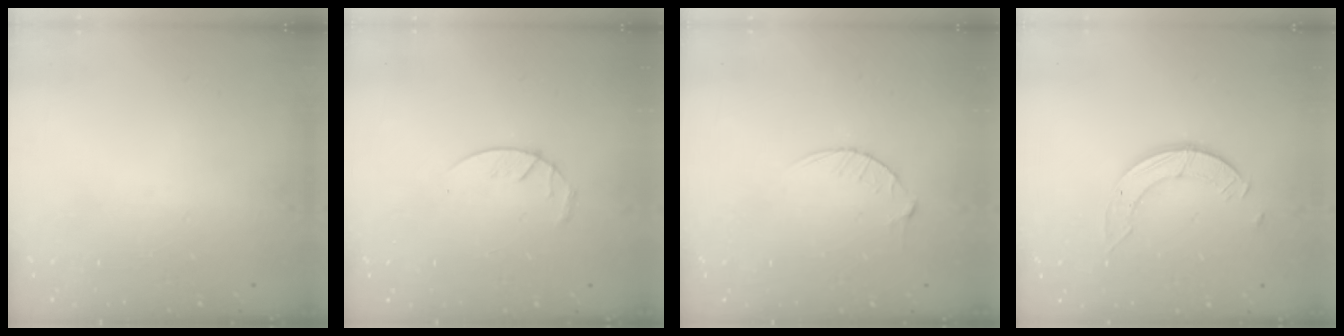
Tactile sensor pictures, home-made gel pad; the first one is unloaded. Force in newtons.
{"total": 4.3, "press": 4.2, "slide": 0.6}
{"total": 3.6, "press": 3.5, "slide": 0.5}
{"total": 3.5, "press": 3.5, "slide": 0.2}